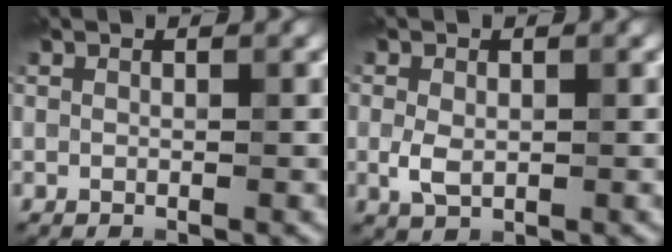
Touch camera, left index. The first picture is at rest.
{"total": 2.2, "force": [-0.1, 1.5, 1.6], "torque": [-0.036, -0.003, -0.001]}